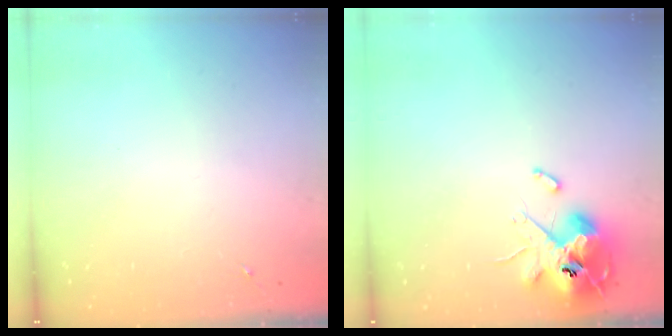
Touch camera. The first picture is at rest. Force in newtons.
{"total": 13.1, "press": 12.9, "slide": 2.1}